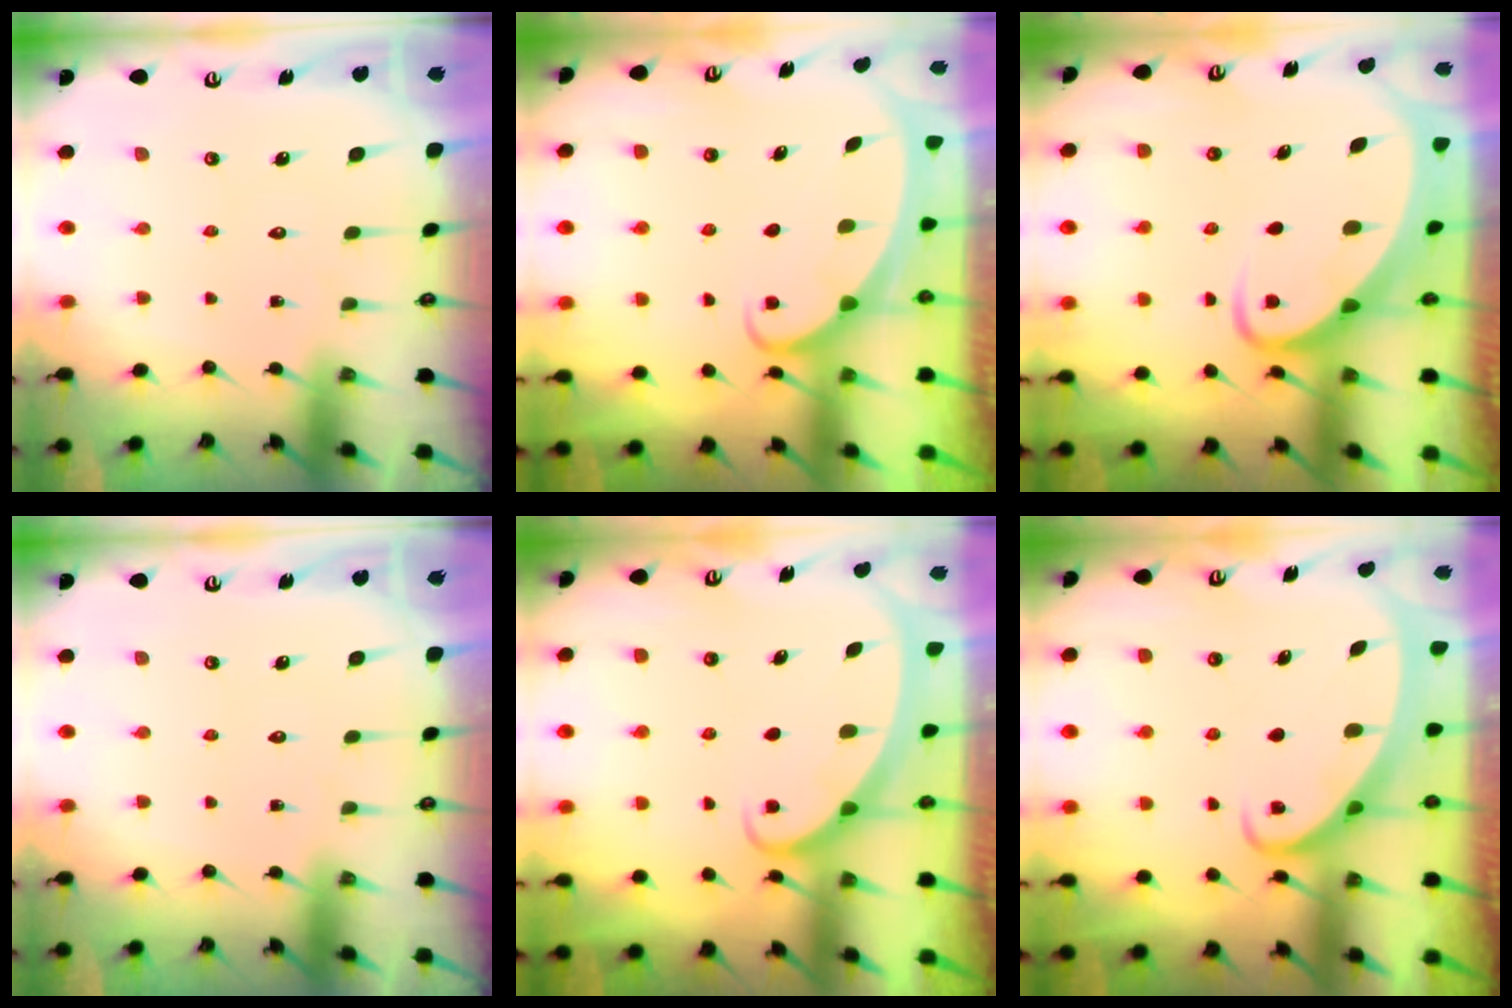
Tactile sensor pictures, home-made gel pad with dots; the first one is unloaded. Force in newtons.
{"total": 2.4, "press": 2.4, "slide": 0.3}
{"total": 3.8, "press": 3.8, "slide": 0.5}
{"total": 0.0}
{"total": 2.2, "press": 2.2, "slide": 0.1}
{"total": 2.4, "press": 2.4, "slide": 0.4}